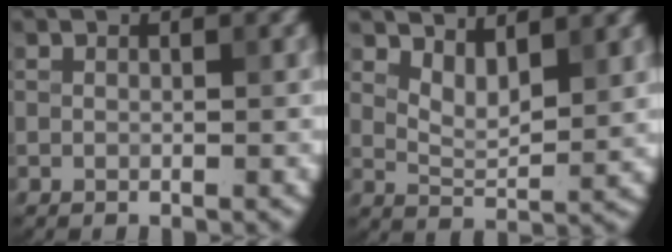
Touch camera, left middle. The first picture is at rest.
{"total": 3.2, "force": [2.1, 1.2, 2.1], "torque": [-0.041, -0.010, 0.043]}